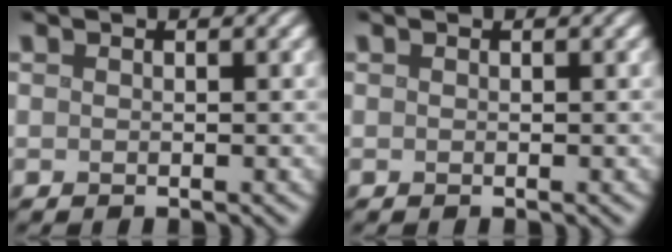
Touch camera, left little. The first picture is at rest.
{"total": 0.0}